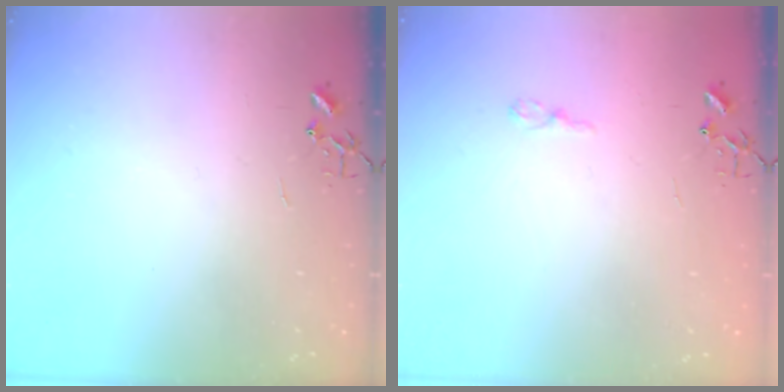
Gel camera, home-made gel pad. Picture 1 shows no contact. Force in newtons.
{"total": 3.8, "press": 3.8, "slide": 0.4}